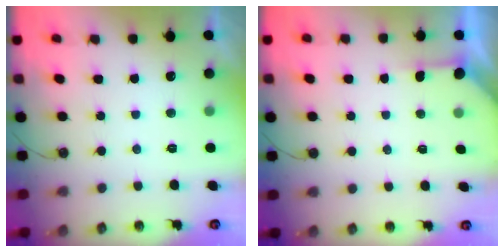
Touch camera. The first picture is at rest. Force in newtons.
{"total": 1.8, "press": 1.8, "slide": 0.3}